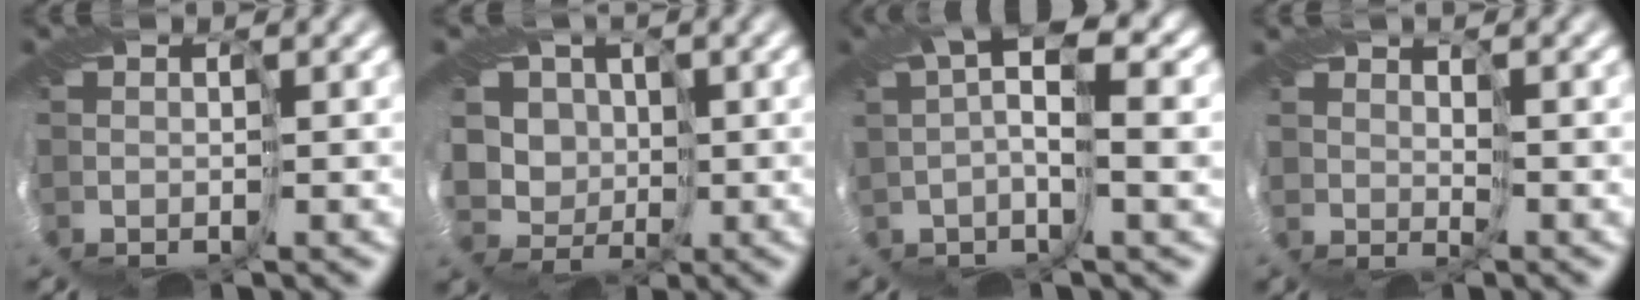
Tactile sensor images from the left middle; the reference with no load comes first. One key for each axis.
{"total": 4.8, "fx": 3.1, "fy": 3.6, "fz": 0.1, "tx": -0.019, "ty": 0.009, "tz": 0.055}
{"total": 4.1, "fx": 1.2, "fy": 0.7, "fz": 3.8, "tx": -0.071, "ty": 0.019, "tz": 0.018}
{"total": 2.5, "fx": 1.6, "fy": -1.1, "fz": -1.5, "tx": 0.020, "ty": 0.001, "tz": 0.030}